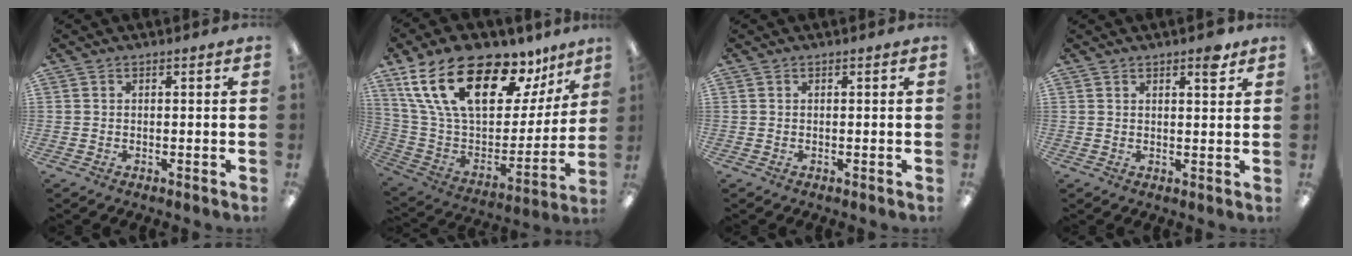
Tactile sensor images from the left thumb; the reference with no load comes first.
{"total": 26.6, "force": [16.3, 12.2, 17.1], "torque": [-0.305, -0.091, 0.284]}
{"total": 0.0}
{"total": 3.2, "force": [2.4, 0.8, 2.1], "torque": [-0.021, -0.009, 0.036]}